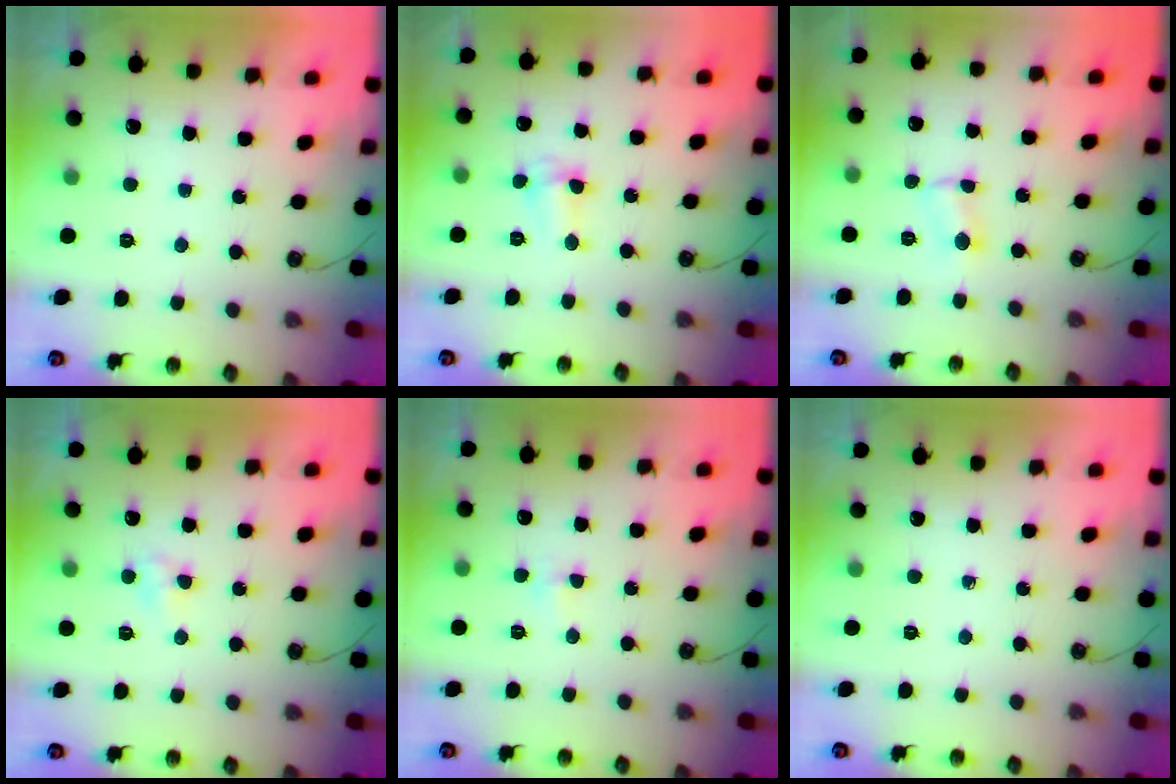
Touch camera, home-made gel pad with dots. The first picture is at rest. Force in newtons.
{"total": 3.9, "press": 3.8, "slide": 0.6}
{"total": 2.9, "press": 2.9, "slide": 0.6}
{"total": 3.0, "press": 2.9, "slide": 0.4}
{"total": 3.1, "press": 3.0, "slide": 0.5}
{"total": 0.0}